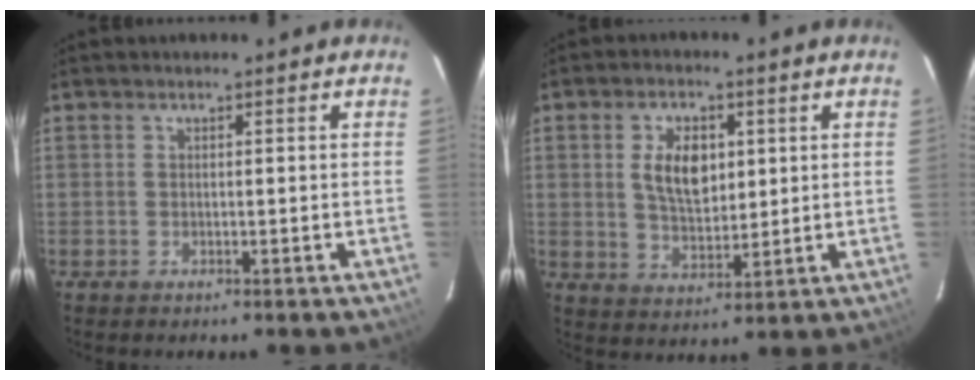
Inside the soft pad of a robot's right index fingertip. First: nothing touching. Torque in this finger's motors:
{"motor_torque": [1.04, -0.13, 0.47, 0.12]}